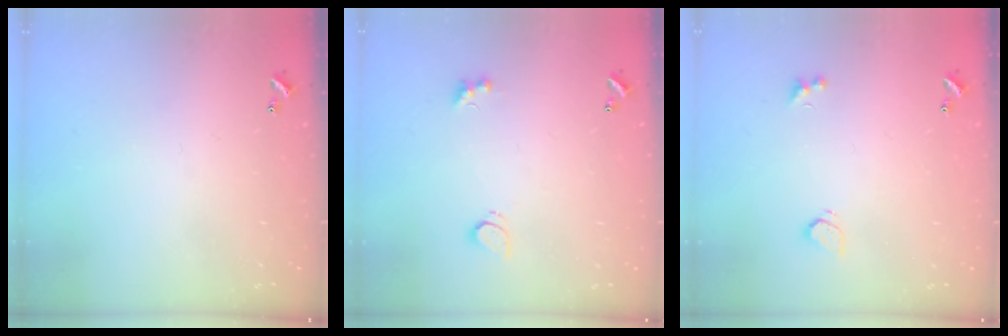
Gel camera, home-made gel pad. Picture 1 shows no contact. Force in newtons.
{"total": 3.0, "press": 2.7, "slide": 1.1}
{"total": 2.1, "press": 1.8, "slide": 1.2}